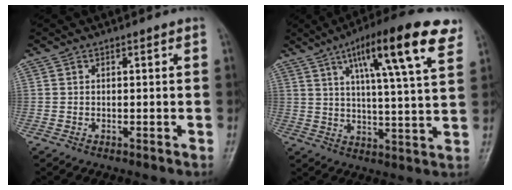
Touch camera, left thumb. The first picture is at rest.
{"total": 18.2, "force": [9.2, 3.4, 15.3], "torque": [-0.215, -0.019, 0.134]}